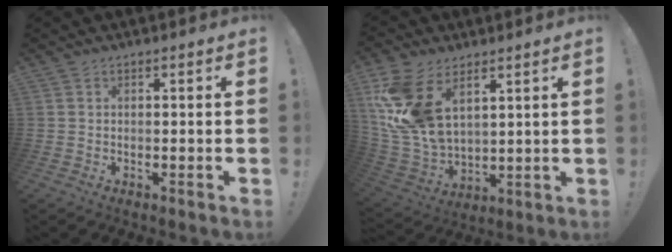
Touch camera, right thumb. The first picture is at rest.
{"total": 17.4, "force": [7.7, 10.9, 11.1], "torque": [-0.233, -0.042, 0.148]}